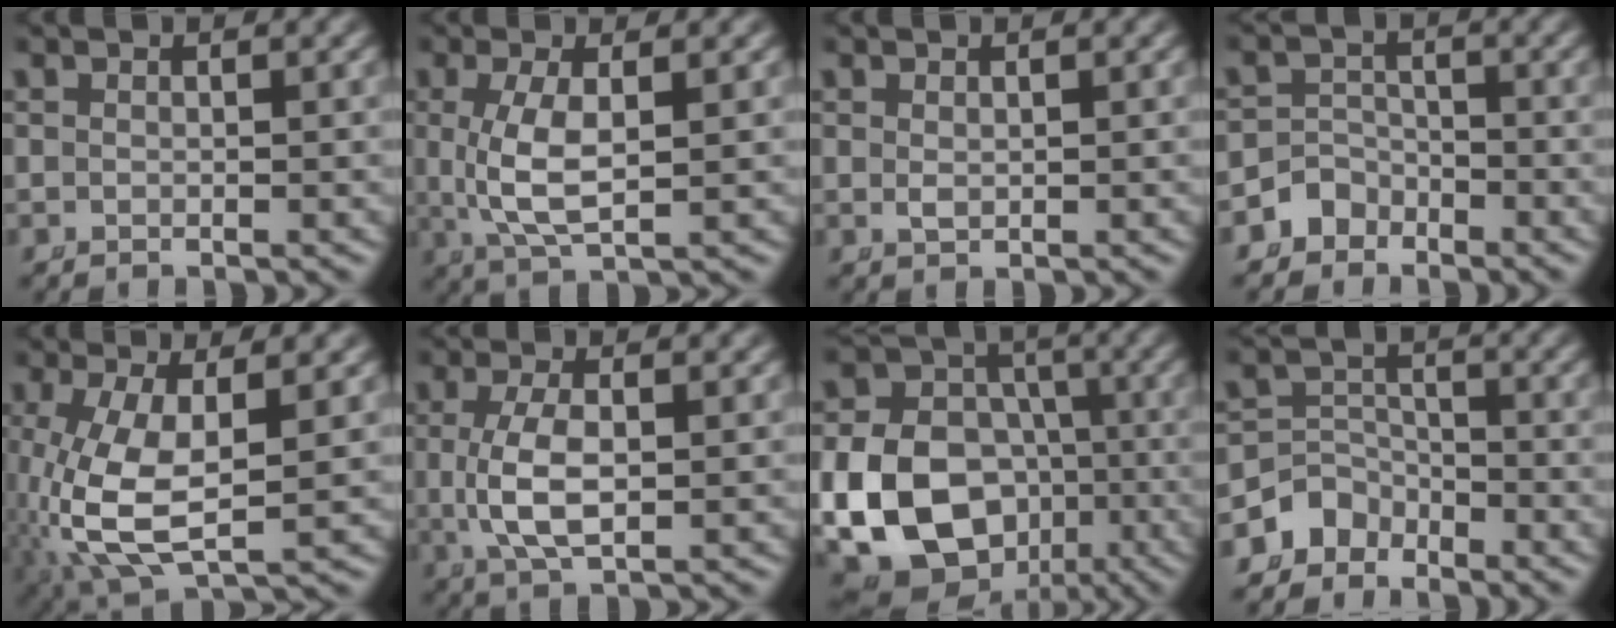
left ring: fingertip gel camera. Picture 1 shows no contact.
{"total": 4.6, "force": [0.2, 1.7, 4.2], "torque": [-0.099, -0.011, 0.019]}
{"total": 0.5, "force": [0.2, 0.1, 0.5], "torque": [-0.016, -0.011, 0.014]}
{"total": 4.4, "force": [-2.9, 3.2, 0.7], "torque": [-0.020, -0.011, -0.050]}
{"total": 8.7, "force": [-1.0, 4.9, 7.2], "torque": [-0.177, -0.050, 0.017]}
{"total": 4.3, "force": [-0.2, 1.8, 3.9], "torque": [-0.097, -0.008, 0.007]}
{"total": 15.1, "force": [-4.1, 12.6, 7.3], "torque": [-0.170, -0.061, -0.055]}
{"total": 5.8, "force": [-3.4, 4.5, 1.5], "torque": [-0.037, -0.016, -0.060]}